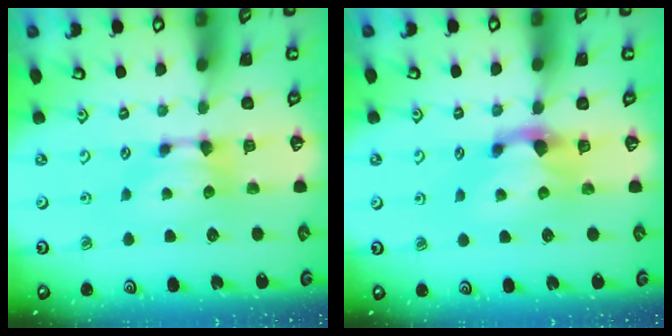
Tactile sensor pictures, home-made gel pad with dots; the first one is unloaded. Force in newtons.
{"total": 2.0, "press": 1.5, "slide": 1.4}